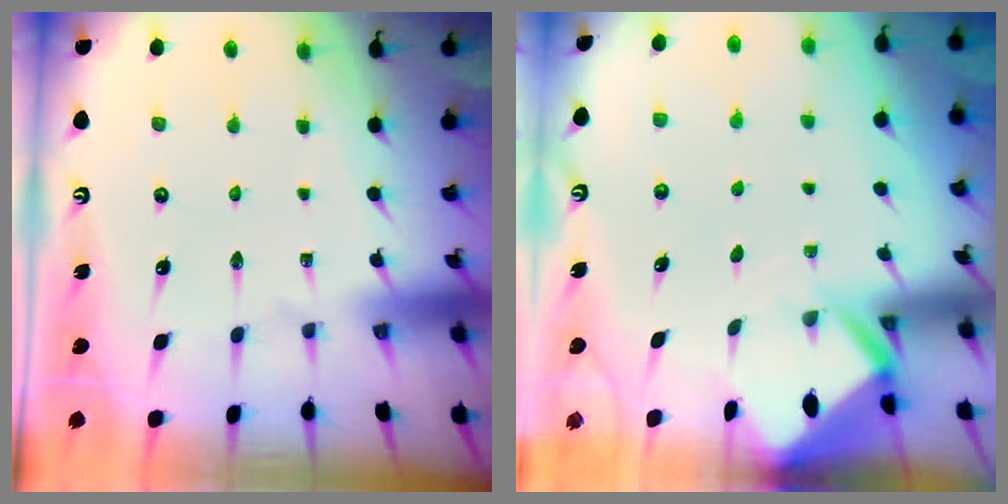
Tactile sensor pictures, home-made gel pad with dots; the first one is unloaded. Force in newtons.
{"total": 3.3, "press": 3.3, "slide": 0.2}